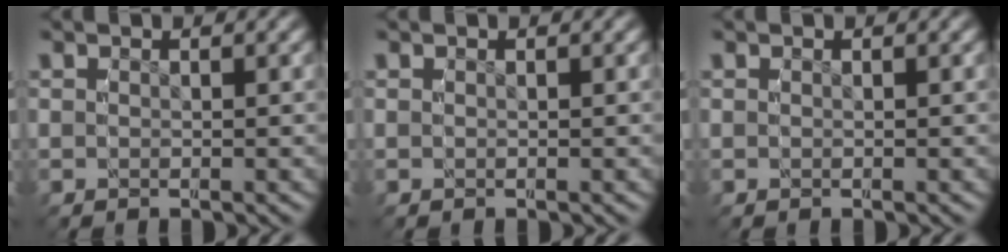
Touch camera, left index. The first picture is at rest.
{"total": 0.0}
{"total": 0.0}